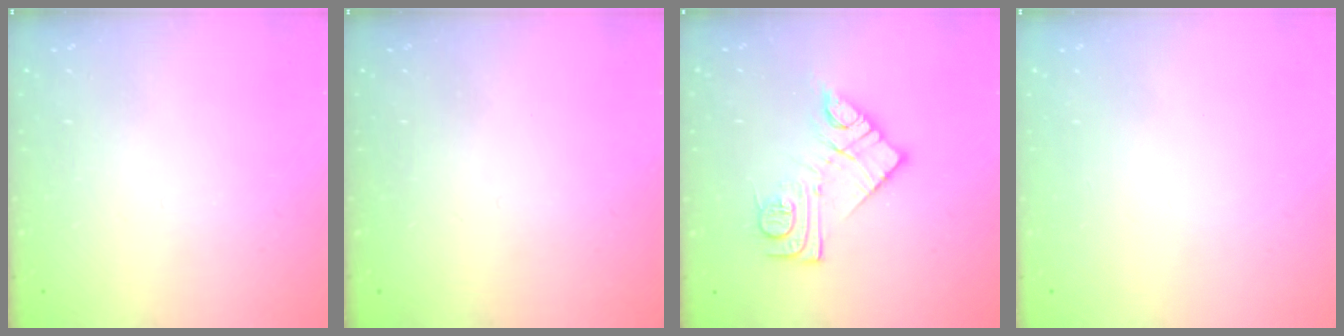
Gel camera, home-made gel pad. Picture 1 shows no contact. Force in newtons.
{"total": 0.0}
{"total": 12.6, "press": 12.6, "slide": 0.8}
{"total": 1.5, "press": 1.5, "slide": 0.1}